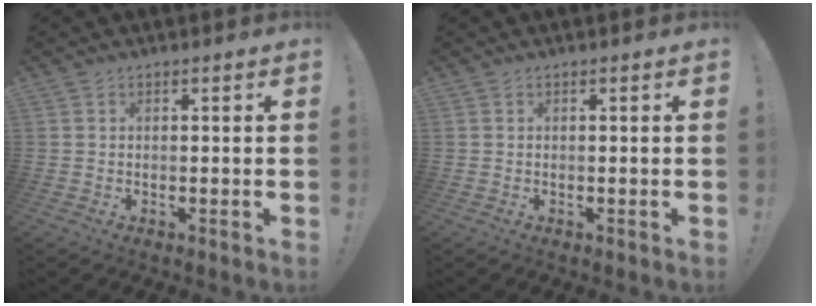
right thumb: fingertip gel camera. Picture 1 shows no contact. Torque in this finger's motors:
{"motor_torque": [0.00, 0.00, 0.00, 0.00, 0.00]}